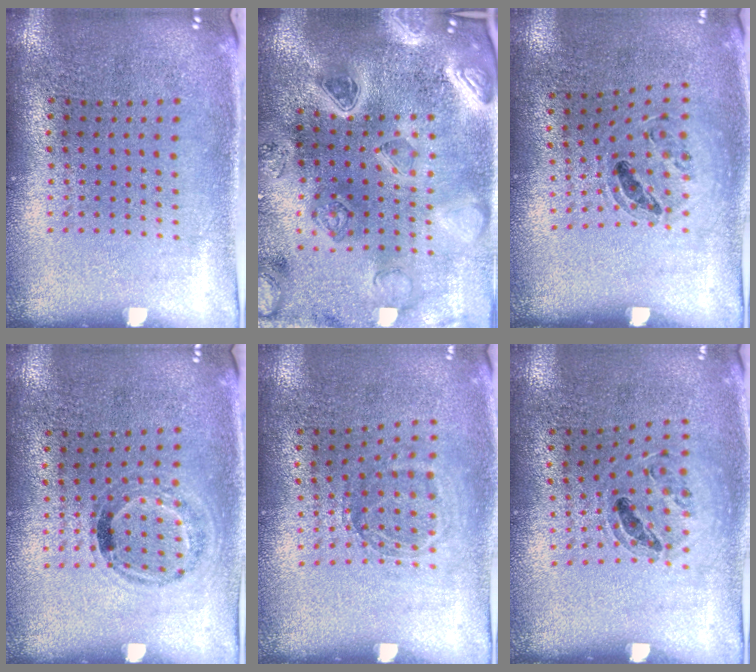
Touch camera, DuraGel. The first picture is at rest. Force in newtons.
{"total": 4.2, "press": 3.7, "slide": 1.8}
{"total": 1.0, "press": 0.9, "slide": 0.4}
{"total": 1.1, "press": 0.8, "slide": 0.7}
{"total": 1.1, "press": 0.9, "slide": 0.6}
{"total": 0.9, "press": 0.8, "slide": 0.4}